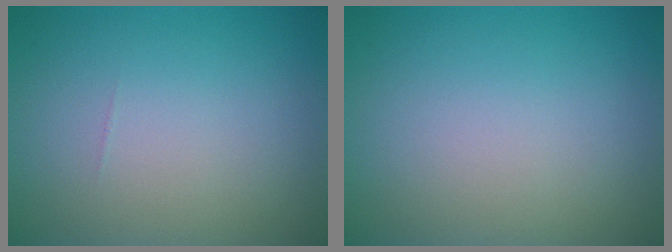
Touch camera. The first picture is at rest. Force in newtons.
{"total": 0.0}